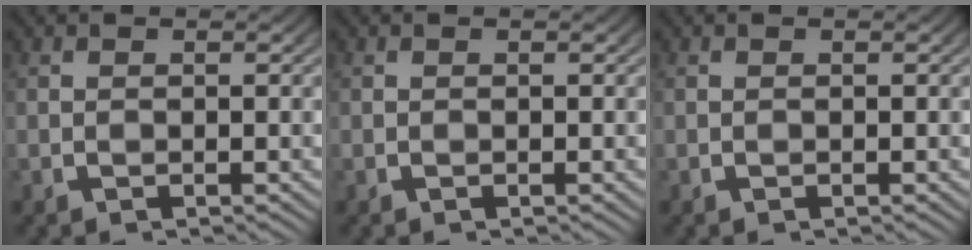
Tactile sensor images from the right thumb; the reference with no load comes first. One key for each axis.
{"total": 0.0}
{"total": 0.0}